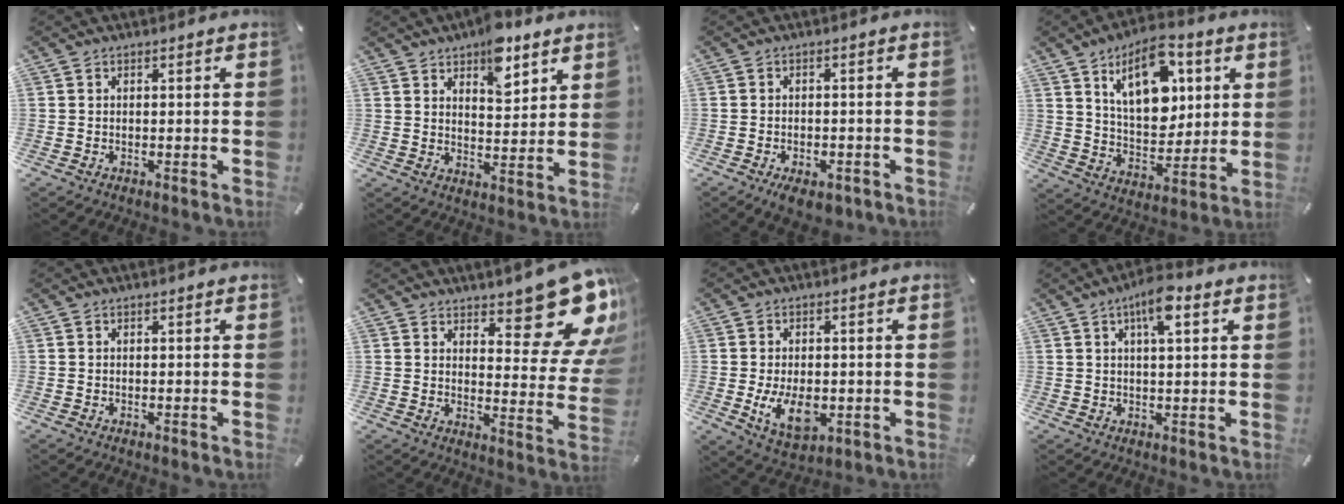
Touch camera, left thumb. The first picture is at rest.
{"total": 9.6, "force": [6.8, 4.6, 4.9], "torque": [-0.059, -0.034, 0.115]}
{"total": 4.5, "force": [-2.8, 2.3, 2.6], "torque": [-0.044, 0.015, -0.048]}
{"total": 16.7, "force": [7.9, 9.5, 11.2], "torque": [-0.175, -0.016, 0.141]}
{"total": 0.0}
{"total": 16.5, "force": [11.6, 6.7, 9.6], "torque": [-0.097, -0.110, 0.195]}
{"total": 9.5, "force": [-1.4, 5.9, 7.4], "torque": [-0.135, -0.012, -0.024]}
{"total": 7.2, "force": [3.4, 2.1, 5.9], "torque": [-0.107, 0.003, 0.055]}